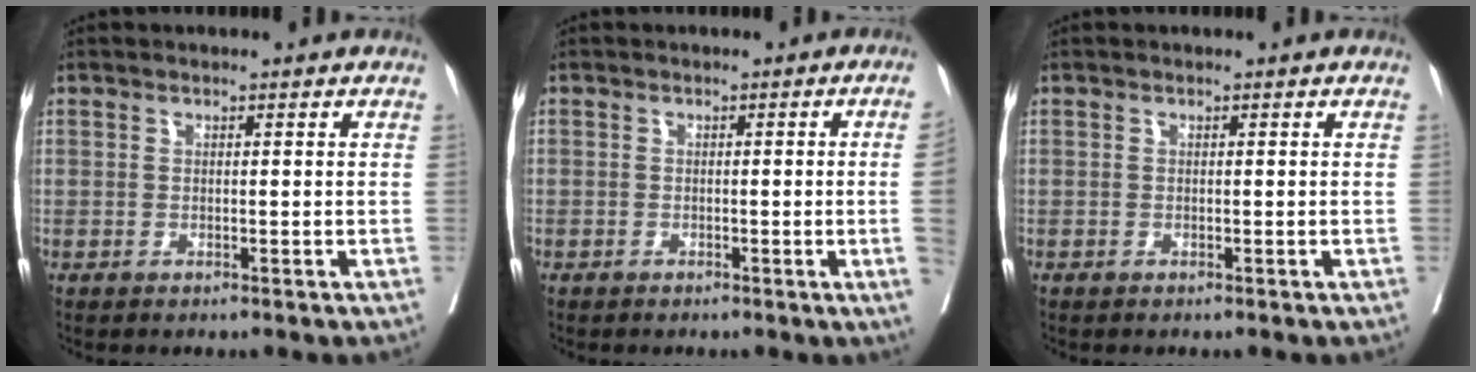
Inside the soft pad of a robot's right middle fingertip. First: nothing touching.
{"total": 3.1, "force": [-0.6, -1.2, 2.8], "torque": [-0.035, -0.005, -0.008]}
{"total": 0.0}